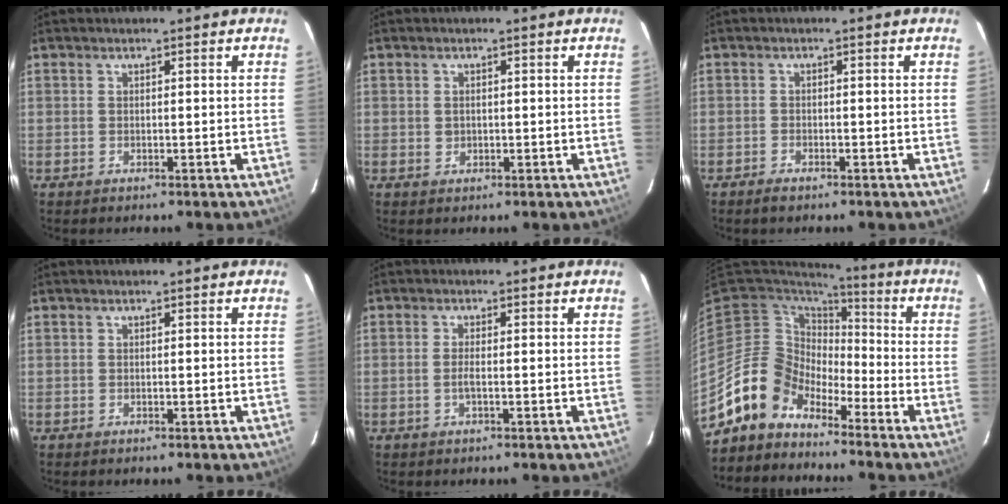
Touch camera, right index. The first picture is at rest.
{"total": 1.1, "force": [0.1, 1.0, 0.5], "torque": [-0.008, 0.003, 0.001]}
{"total": 1.6, "force": [-1.3, 0.5, 0.7], "torque": [-0.018, 0.000, -0.026]}
{"total": 0.0}
{"total": 1.9, "force": [-0.5, 0.1, 1.8], "torque": [-0.037, 0.000, -0.011]}
{"total": 10.3, "force": [-8.4, 6.0, 0.6], "torque": [-0.019, 0.037, -0.162]}